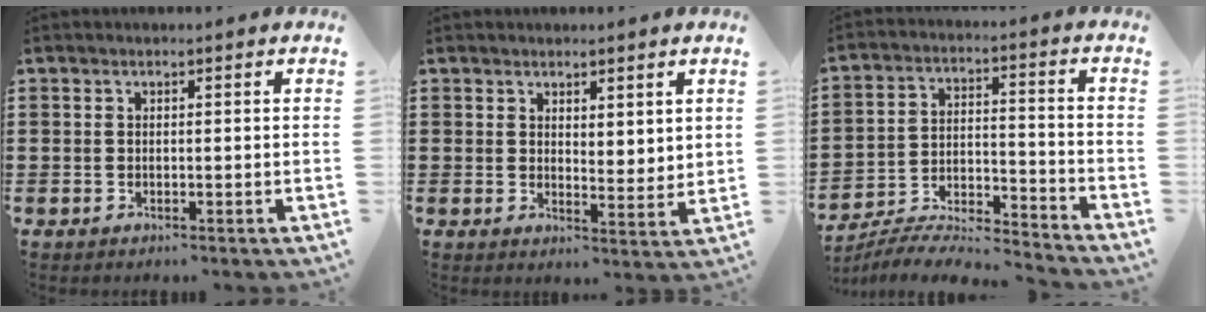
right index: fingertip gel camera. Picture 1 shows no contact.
{"total": 2.6, "force": [2.4, 0.9, 0.0], "torque": [-0.007, 0.000, 0.046]}
{"total": 6.4, "force": [-6.2, 0.4, 1.5], "torque": [-0.032, -0.003, -0.124]}